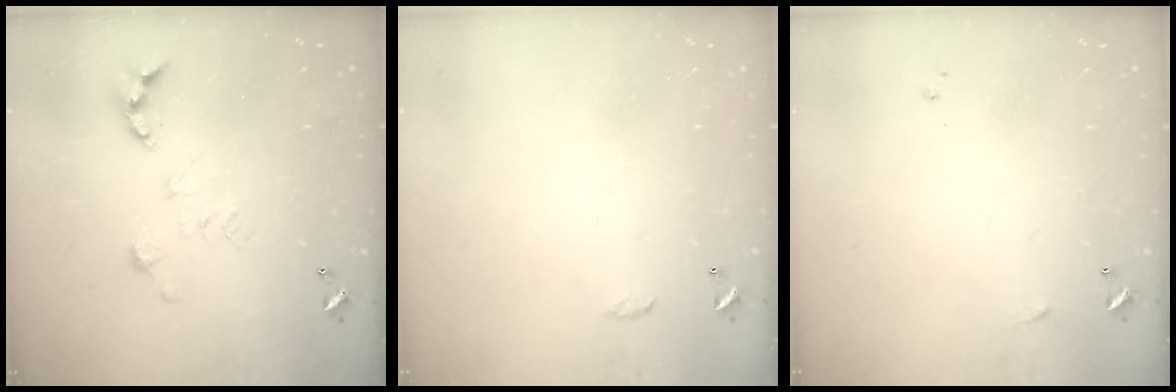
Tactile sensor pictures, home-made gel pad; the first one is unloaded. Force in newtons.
{"total": 3.0, "press": 3.0, "slide": 0.5}
{"total": 4.2, "press": 4.2, "slide": 0.6}